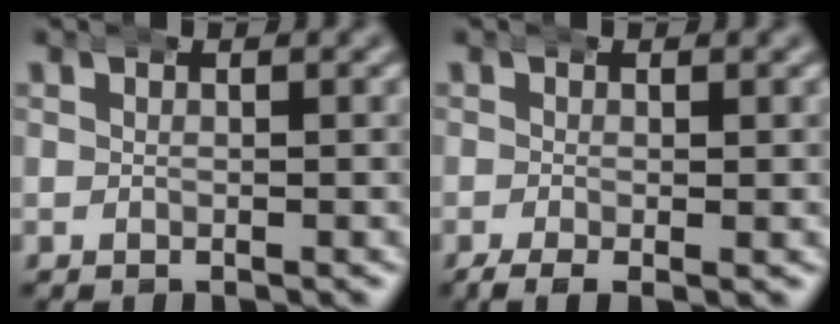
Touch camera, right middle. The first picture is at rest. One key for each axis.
{"total": 2.1, "fx": -1.4, "fy": 0.6, "fz": 1.5, "tx": -0.029, "ty": -0.008, "tz": -0.020}